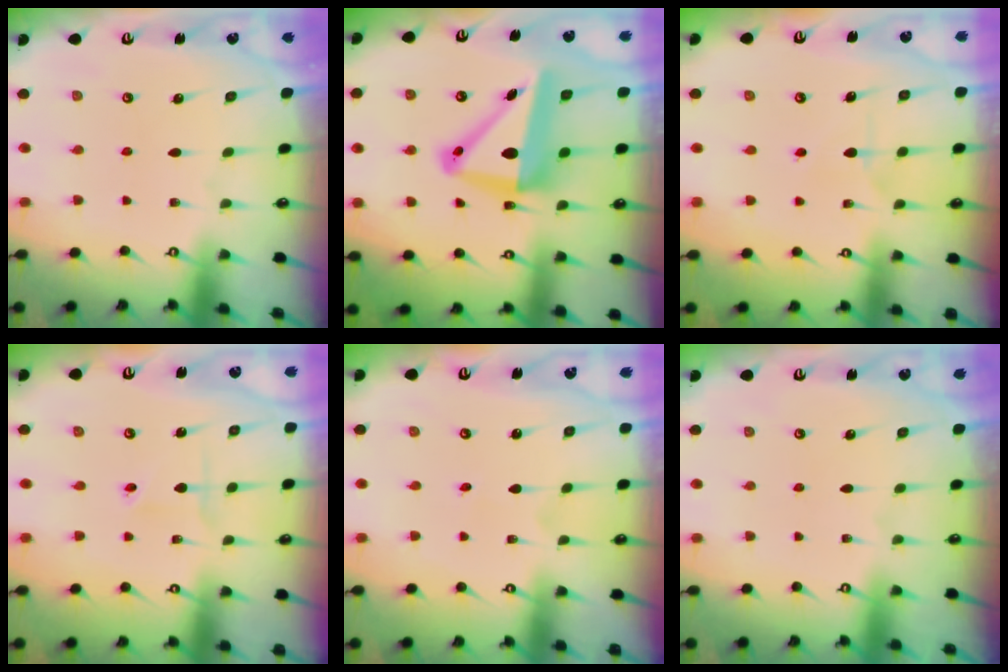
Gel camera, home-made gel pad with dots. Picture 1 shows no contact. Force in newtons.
{"total": 12.4, "press": 12.0, "slide": 3.2}
{"total": 5.5, "press": 5.5, "slide": 0.2}
{"total": 1.8, "press": 1.7, "slide": 0.6}
{"total": 0.7, "press": 0.7, "slide": 0.0}
{"total": 0.0}